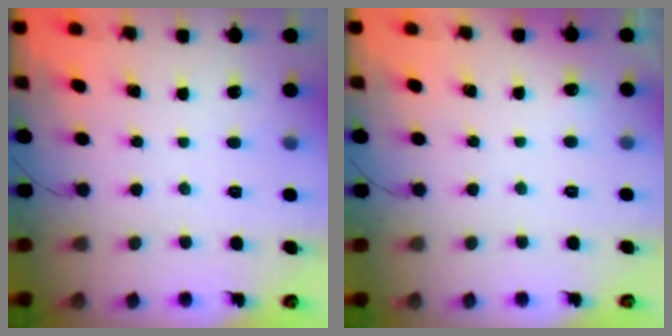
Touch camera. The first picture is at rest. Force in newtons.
{"total": 2.8, "press": 2.6, "slide": 1.1}